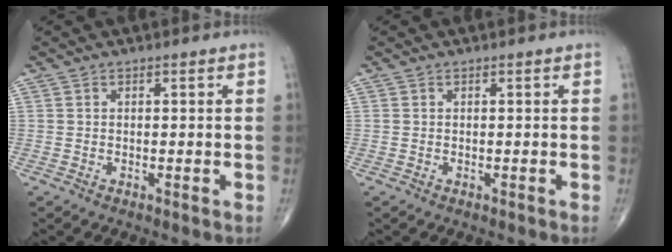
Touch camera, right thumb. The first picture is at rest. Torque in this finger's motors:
{"motor_torque": [0.19, -0.02, -0.09, -0.15, 0.01]}